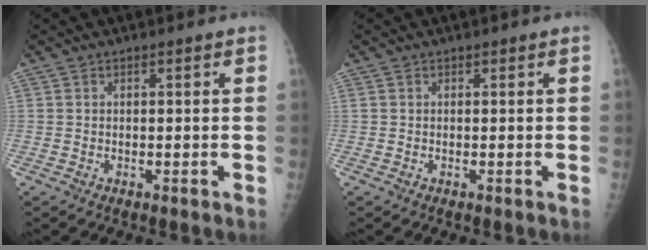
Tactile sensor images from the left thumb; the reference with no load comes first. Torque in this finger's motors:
{"motor_torque": [0.00, 0.00, -0.07, -0.07, 0.00]}